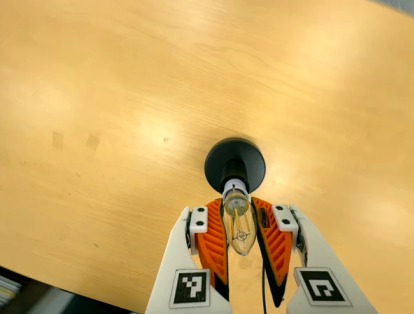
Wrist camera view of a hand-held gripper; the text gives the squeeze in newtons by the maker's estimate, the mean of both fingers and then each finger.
{"total": 19.8, "left": 19.3, "right": 20.4}